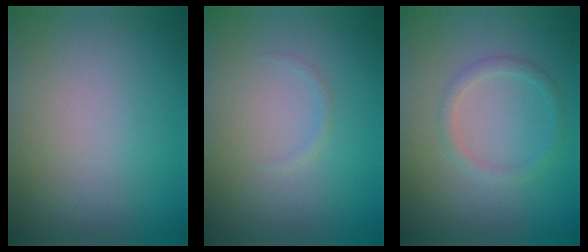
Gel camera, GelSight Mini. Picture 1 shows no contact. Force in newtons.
{"total": 0.5, "press": 0.5, "slide": 0.0}
{"total": 1.5, "press": 1.5, "slide": 0.1}